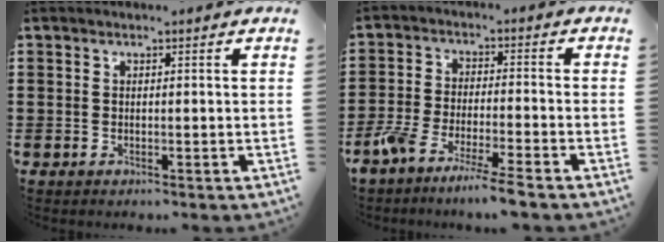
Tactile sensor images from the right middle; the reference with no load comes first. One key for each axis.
{"total": 5.9, "fx": -5.3, "fy": -0.4, "fz": 2.7, "tx": -0.063, "ty": -0.018, "tz": -0.103}